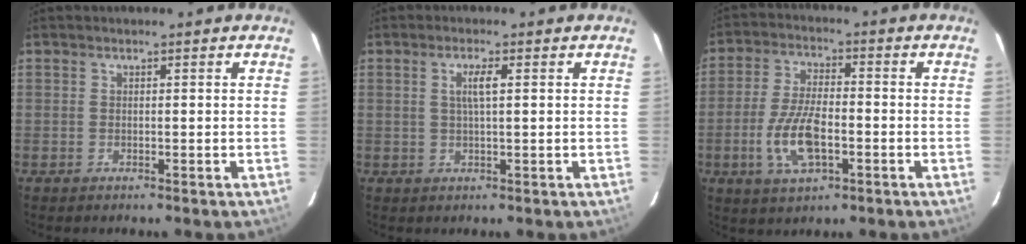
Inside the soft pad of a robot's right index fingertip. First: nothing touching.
{"total": 2.9, "force": [0.7, 0.3, 2.8], "torque": [-0.053, 0.002, 0.013]}
{"total": 10.5, "force": [-3.2, 4.5, 8.9], "torque": [-0.186, -0.003, -0.057]}